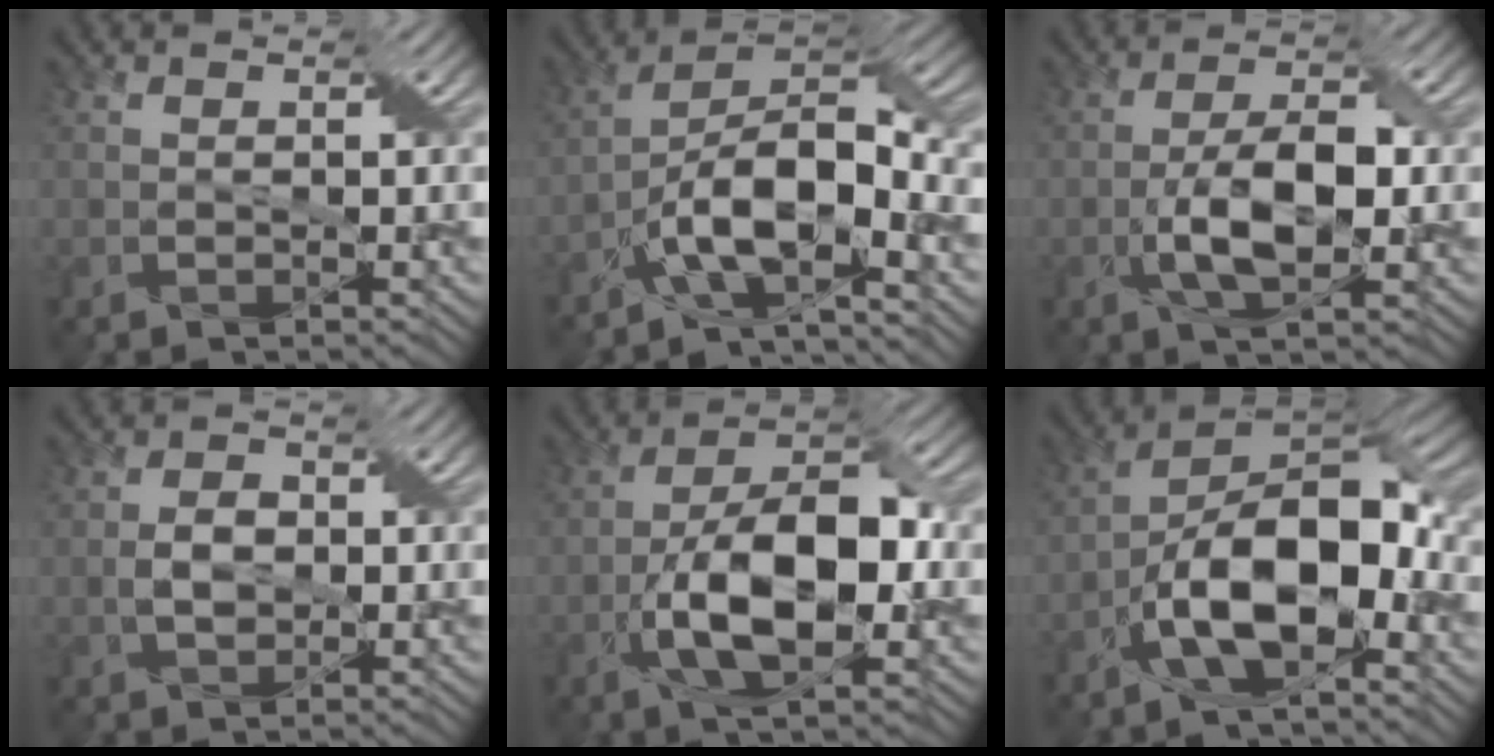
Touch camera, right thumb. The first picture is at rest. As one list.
[{"total": 11.1, "force": [-5.1, 4.1, 9.0], "torque": [-0.154, 0.008, -0.101]}, {"total": 8.3, "force": [-2.0, 3.4, 7.3], "torque": [-0.138, 0.008, -0.039]}, {"total": 3.3, "force": [-0.3, 2.3, 2.3], "torque": [-0.051, -0.001, -0.007]}, {"total": 12.1, "force": [-3.0, 5.5, 10.3], "torque": [-0.184, 0.008, -0.058]}, {"total": 13.3, "force": [-4.4, 6.2, 10.9], "torque": [-0.198, 0.003, -0.089]}]